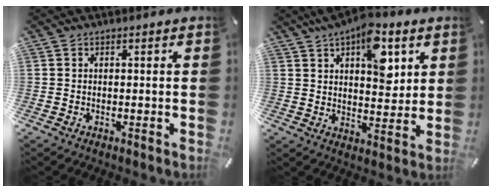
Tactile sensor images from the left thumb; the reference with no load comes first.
{"total": 13.3, "force": [6.4, 7.0, 9.3], "torque": [-0.110, -0.032, 0.105]}